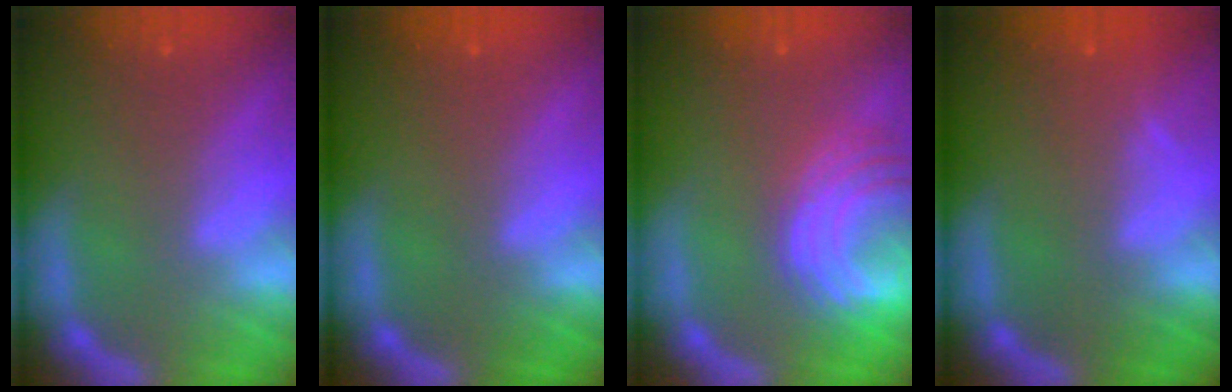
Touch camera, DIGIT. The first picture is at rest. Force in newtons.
{"total": 0.0}
{"total": 8.5}
{"total": 0.9}